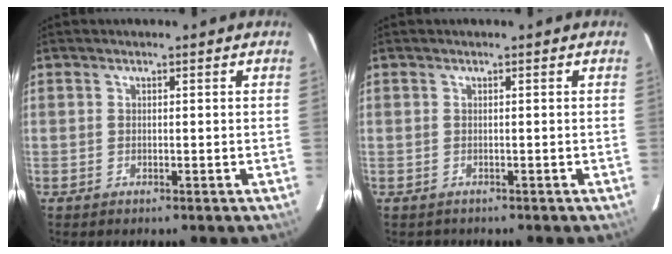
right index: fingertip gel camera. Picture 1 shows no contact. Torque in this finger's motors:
{"motor_torque": [-0.03, -0.01, 0.04, 0.01]}